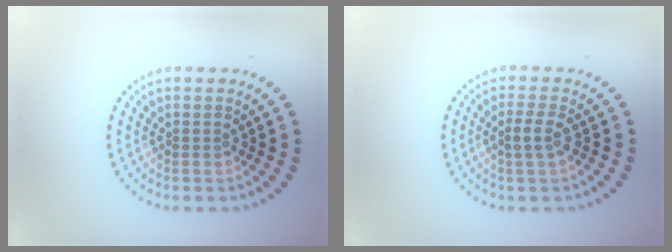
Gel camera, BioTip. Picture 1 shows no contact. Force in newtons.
{"total": 1.7, "press": 1.6, "slide": 0.6}